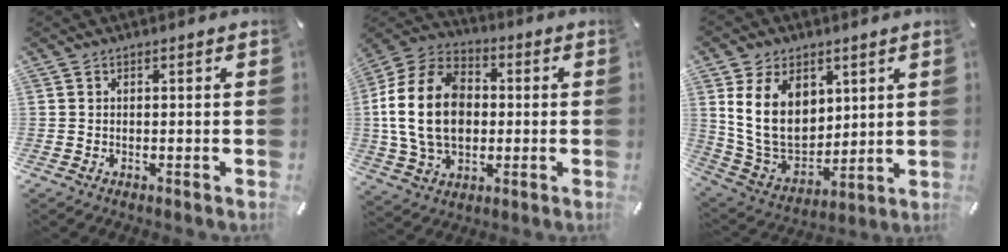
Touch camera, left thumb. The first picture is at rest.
{"total": 18.0, "force": [-0.4, 13.6, 11.8], "torque": [-0.276, 0.014, -0.010]}
{"total": 16.0, "force": [5.2, 11.8, 9.5], "torque": [-0.200, -0.023, 0.096]}